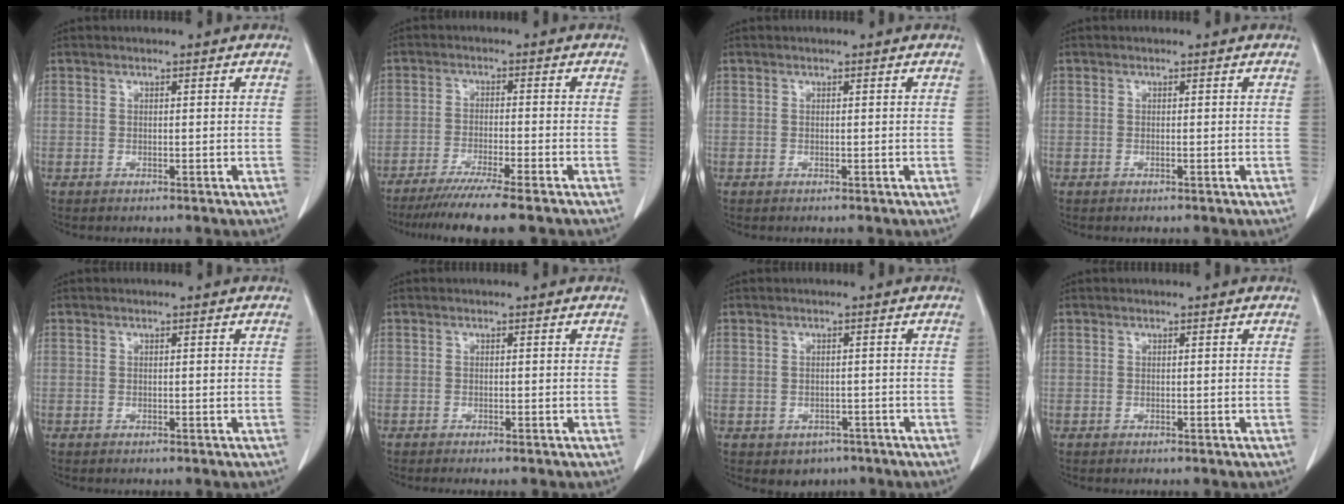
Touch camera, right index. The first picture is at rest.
{"total": 9.6, "force": [-7.9, -1.1, 5.4], "torque": [-0.073, -0.030, -0.125]}
{"total": 0.0}
{"total": 0.0}
{"total": 0.0}
{"total": 1.0, "force": [-0.9, -0.1, 0.5], "torque": [-0.009, -0.003, -0.014]}
{"total": 3.0, "force": [-1.7, 2.2, 0.8], "torque": [-0.007, 0.004, -0.016]}
{"total": 0.0}